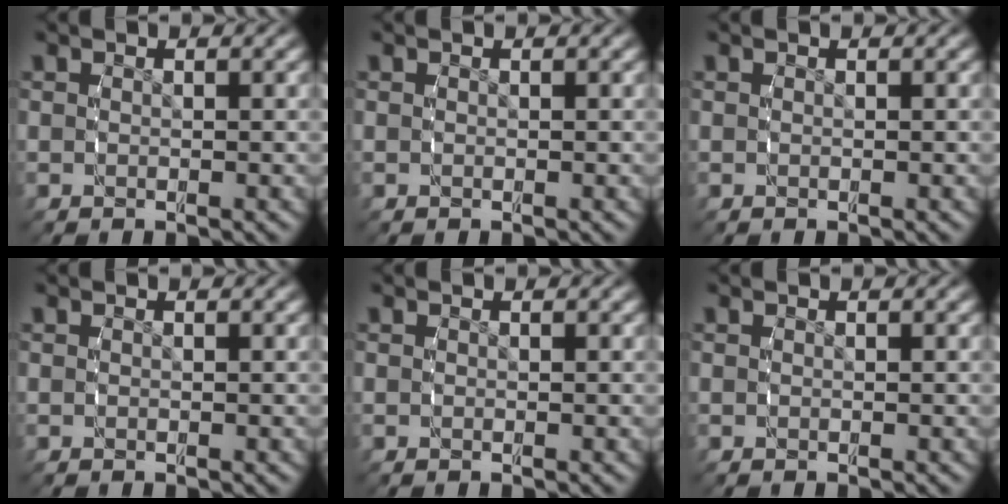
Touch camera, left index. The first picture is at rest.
{"total": 0.0}
{"total": 0.0}
{"total": 0.0}
{"total": 0.0}
{"total": 0.0}